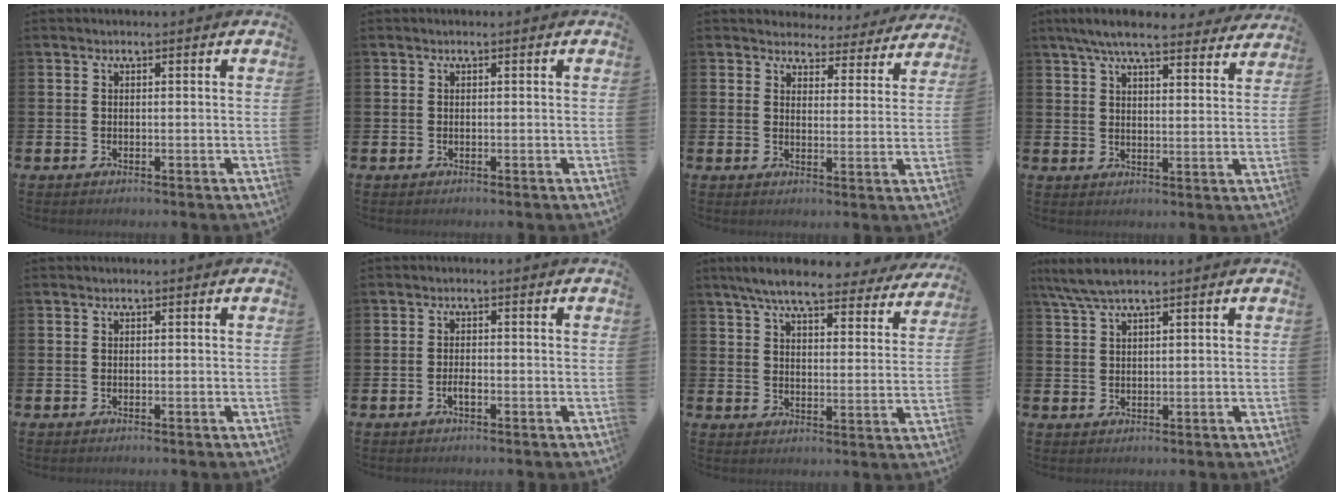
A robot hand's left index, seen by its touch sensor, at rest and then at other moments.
{"total": 0.0}
{"total": 4.0, "force": [3.8, 1.4, 0.0], "torque": [-0.005, -0.033, 0.062]}
{"total": 7.3, "force": [6.7, 1.1, 2.8], "torque": [-0.059, -0.031, 0.118]}
{"total": 0.0}
{"total": 1.4, "force": [-0.6, 0.4, 1.1], "torque": [-0.030, 0.002, -0.010]}
{"total": 7.4, "force": [6.7, 1.1, 3.1], "torque": [-0.069, -0.037, 0.113]}
{"total": 4.2, "force": [3.4, 0.4, 2.5], "torque": [-0.058, -0.004, 0.062]}